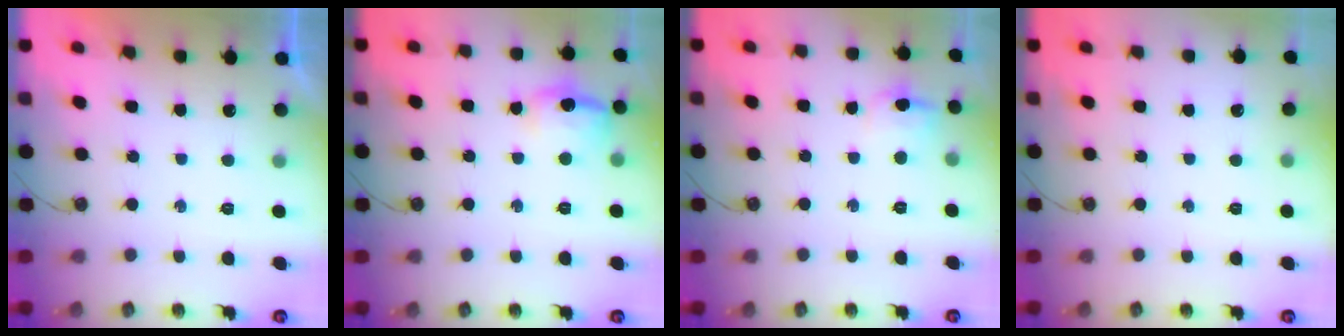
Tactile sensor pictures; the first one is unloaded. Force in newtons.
{"total": 12.0, "press": 12.0, "slide": 0.8}
{"total": 6.4, "press": 6.2, "slide": 1.5}
{"total": 0.0}